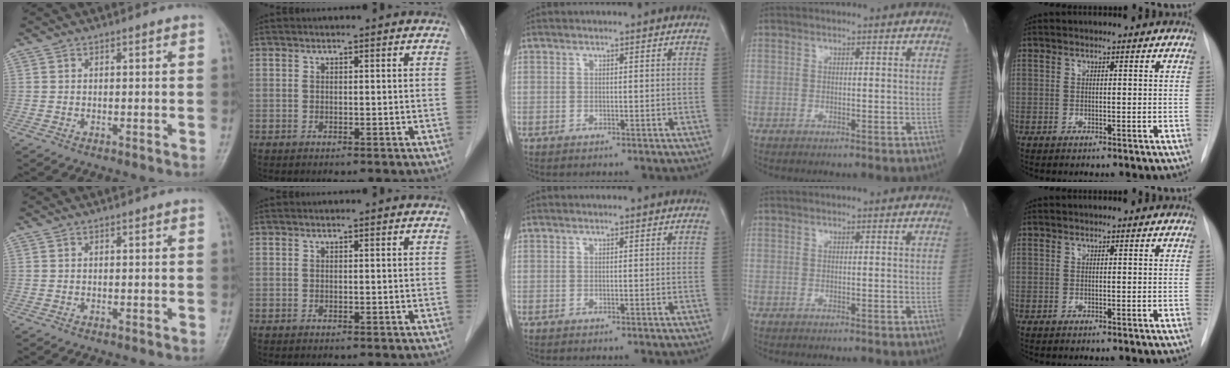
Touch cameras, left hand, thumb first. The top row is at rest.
{}